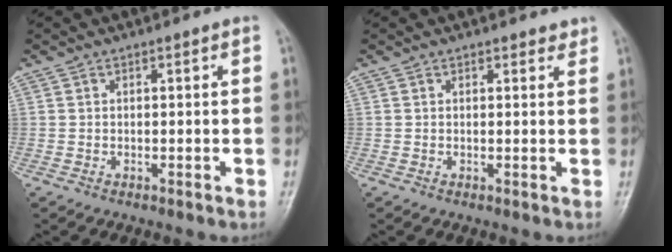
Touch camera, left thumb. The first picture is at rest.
{"total": 1.4, "force": [1.2, 0.7, 0.3], "torque": [0.007, -0.007, 0.011]}